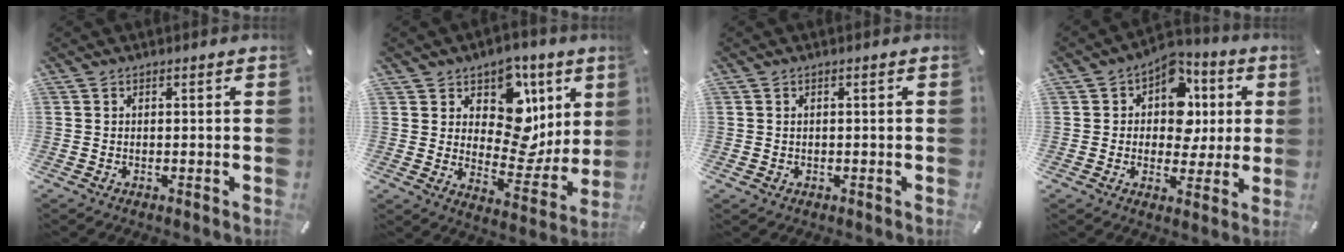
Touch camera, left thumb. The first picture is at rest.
{"total": 14.2, "force": [5.0, 10.8, 7.7], "torque": [-0.089, -0.053, 0.091]}
{"total": 0.8, "force": [0.0, 0.7, 0.3], "torque": [-0.007, 0.005, -0.001]}
{"total": 11.4, "force": [2.8, 9.1, 6.2], "torque": [-0.088, -0.020, 0.049]}